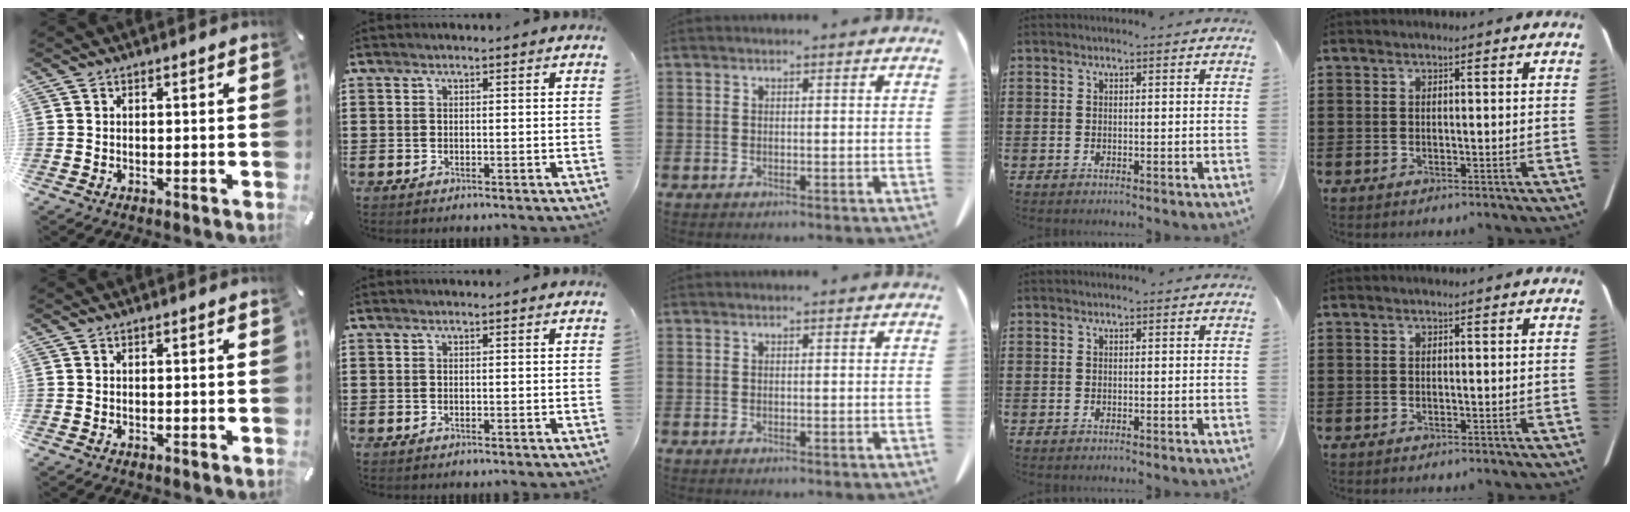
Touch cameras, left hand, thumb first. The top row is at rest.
{}